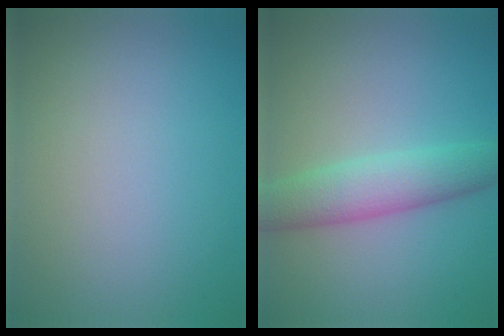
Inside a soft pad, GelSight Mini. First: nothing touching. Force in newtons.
{"total": 4.4, "press": 4.4, "slide": 0.1}